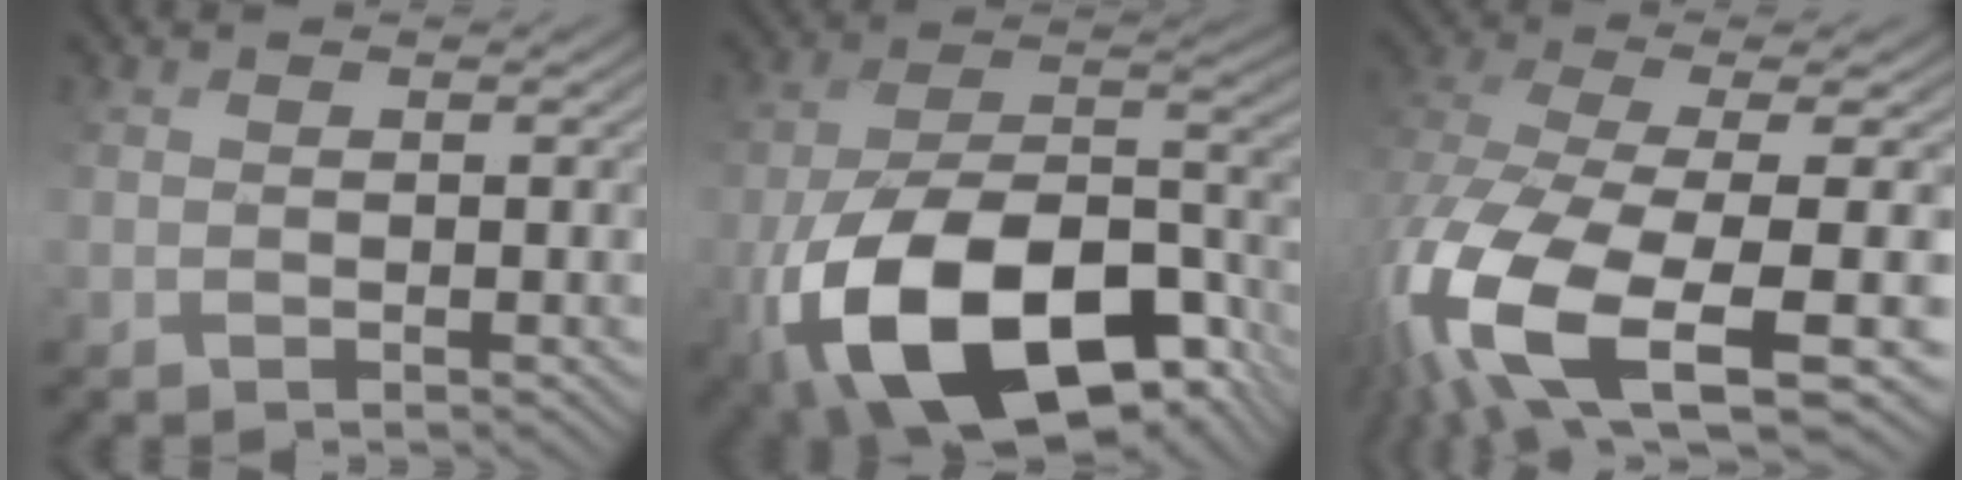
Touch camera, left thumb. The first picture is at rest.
{"total": 20.4, "force": [-10.1, 10.2, 14.5], "torque": [-0.293, -0.048, -0.142]}
{"total": 15.6, "force": [-5.8, 6.2, 13.1], "torque": [-0.337, -0.051, -0.074]}